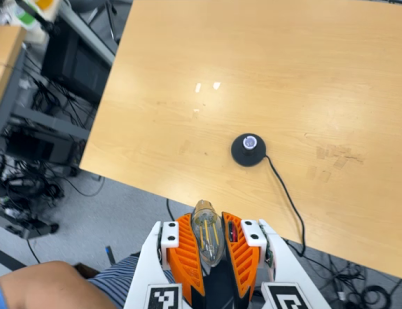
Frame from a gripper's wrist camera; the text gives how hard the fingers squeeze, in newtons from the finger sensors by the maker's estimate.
{"total": 20.7, "left": 24.0, "right": 17.3}